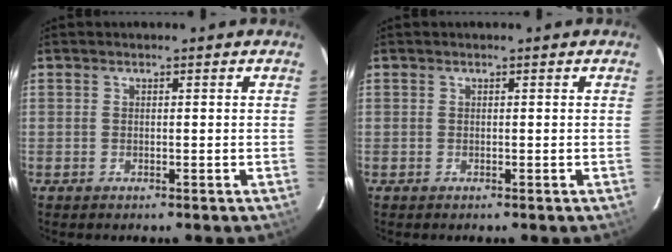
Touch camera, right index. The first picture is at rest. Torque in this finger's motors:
{"motor_torque": [-0.01, 0.00, 0.01, 0.00]}